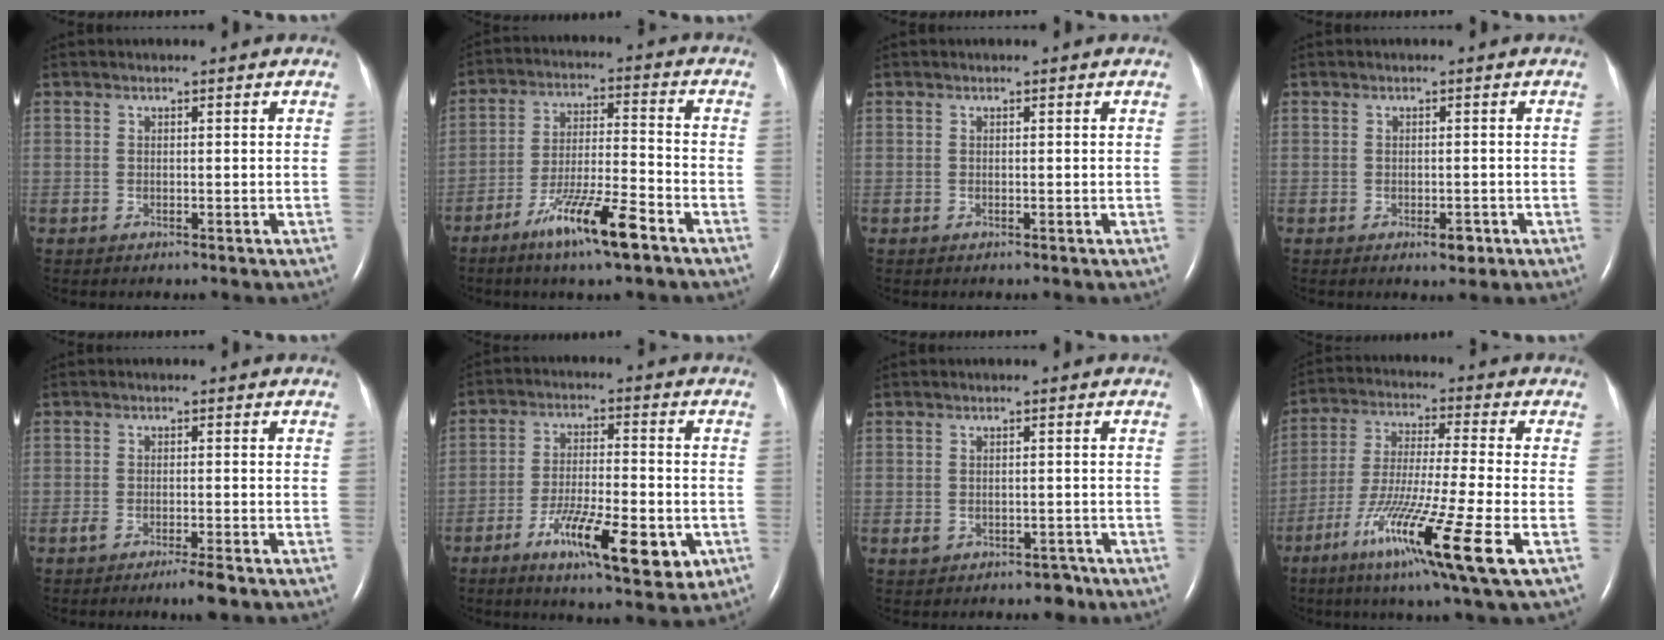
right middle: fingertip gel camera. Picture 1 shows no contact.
{"total": 11.2, "force": [-7.0, 0.6, 8.7], "torque": [-0.162, -0.019, -0.126]}
{"total": 0.0}
{"total": 2.1, "force": [-1.1, 0.8, 1.6], "torque": [-0.023, 0.000, -0.011]}
{"total": 3.2, "force": [-2.2, 0.1, 2.3], "torque": [-0.042, -0.005, -0.037]}
{"total": 13.1, "force": [-5.6, 3.2, 11.4], "torque": [-0.188, -0.012, -0.083]}
{"total": 2.9, "force": [-1.7, 2.0, 1.2], "torque": [-0.013, 0.009, -0.015]}
{"total": 16.8, "force": [-7.6, -0.6, 15.0], "torque": [-0.288, -0.047, -0.136]}